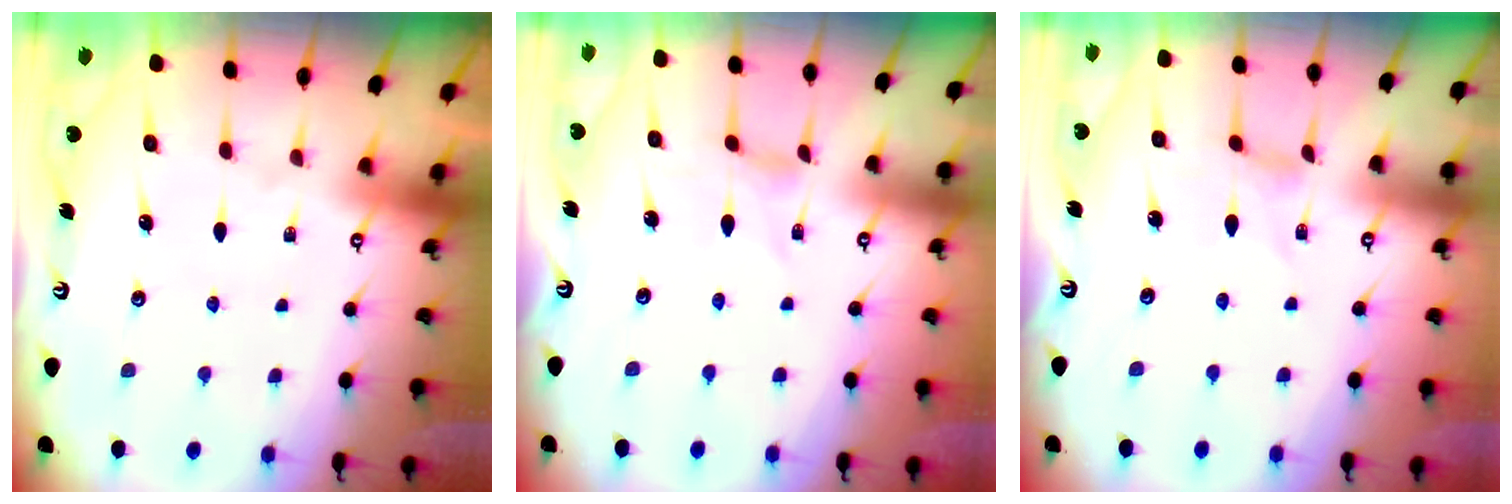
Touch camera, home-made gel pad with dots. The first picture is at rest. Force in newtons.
{"total": 0.0}
{"total": 0.0}